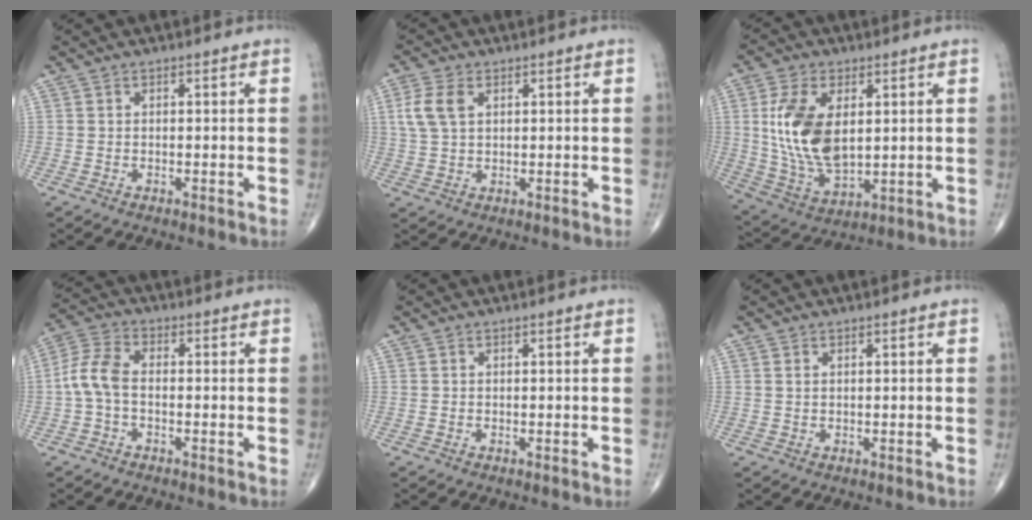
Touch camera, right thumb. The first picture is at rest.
{"total": 5.8, "force": [1.8, 3.5, 4.2], "torque": [-0.096, 0.006, 0.038]}
{"total": 15.2, "force": [2.7, 8.5, 12.4], "torque": [-0.237, -0.015, 0.063]}
{"total": 6.4, "force": [-1.0, 3.5, 5.2], "torque": [-0.118, 0.019, -0.030]}
{"total": 0.0}
{"total": 0.6, "force": [0.3, 0.3, 0.4], "torque": [-0.011, 0.003, 0.007]}